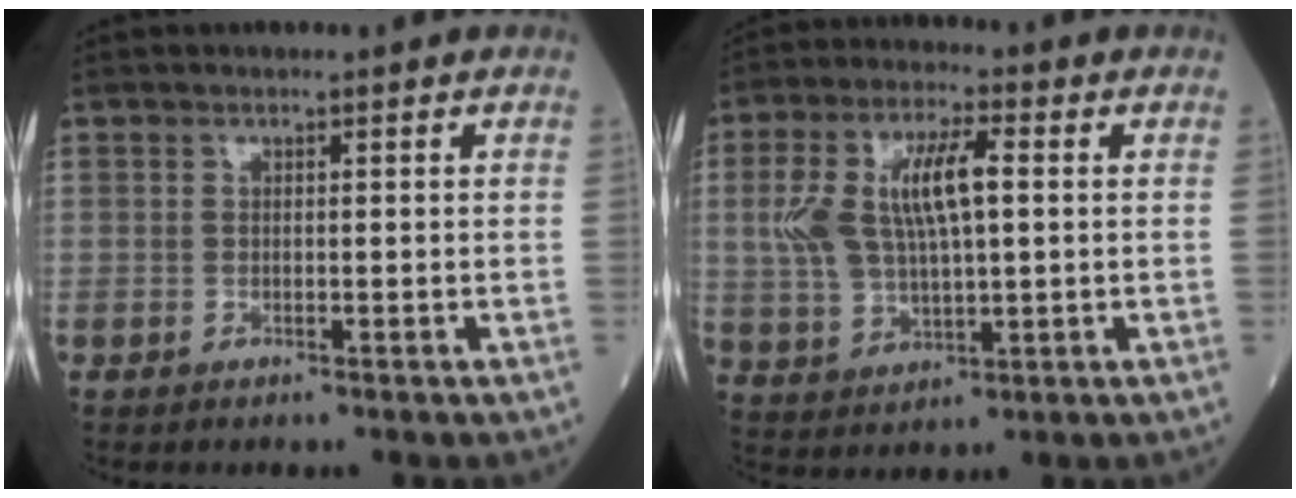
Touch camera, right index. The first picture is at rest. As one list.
[{"total": 11.6, "force": [1.9, 4.2, 10.7], "torque": [-0.229, 0.024, 0.039]}]